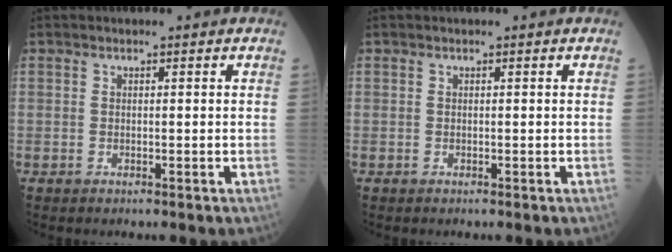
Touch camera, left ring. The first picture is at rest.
{"total": 0.0}